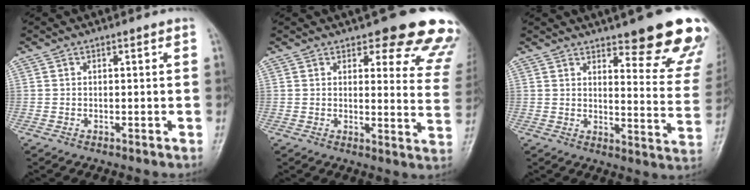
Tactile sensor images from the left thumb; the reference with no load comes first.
{"total": 17.3, "force": [13.9, 5.3, 8.9], "torque": [-0.052, -0.075, 0.140]}
{"total": 19.5, "force": [14.0, 4.9, 12.8], "torque": [-0.122, -0.081, 0.169]}